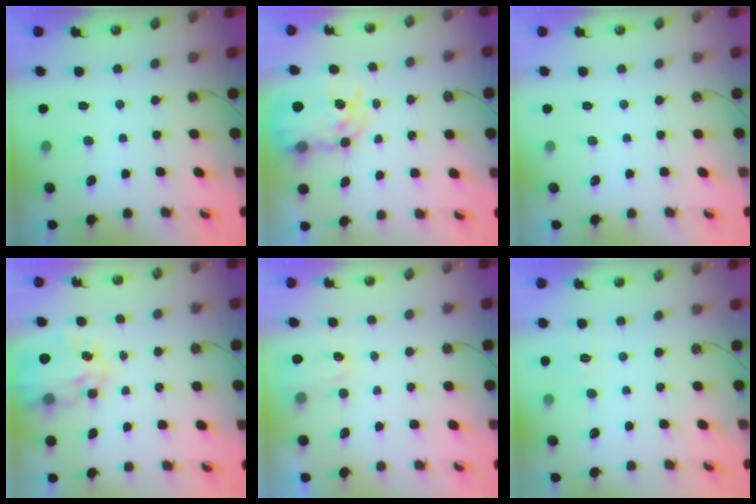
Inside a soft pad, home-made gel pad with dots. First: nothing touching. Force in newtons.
{"total": 9.0, "press": 8.9, "slide": 0.7}
{"total": 0.0}
{"total": 10.2, "press": 10.1, "slide": 0.9}
{"total": 2.0, "press": 2.0, "slide": 0.4}
{"total": 5.5, "press": 5.5, "slide": 0.6}